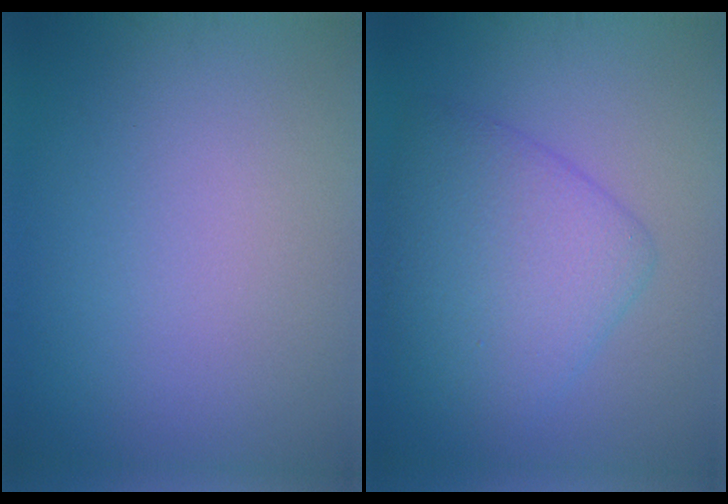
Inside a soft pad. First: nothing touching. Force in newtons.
{"total": 5.7, "press": 5.7, "slide": 0.1}